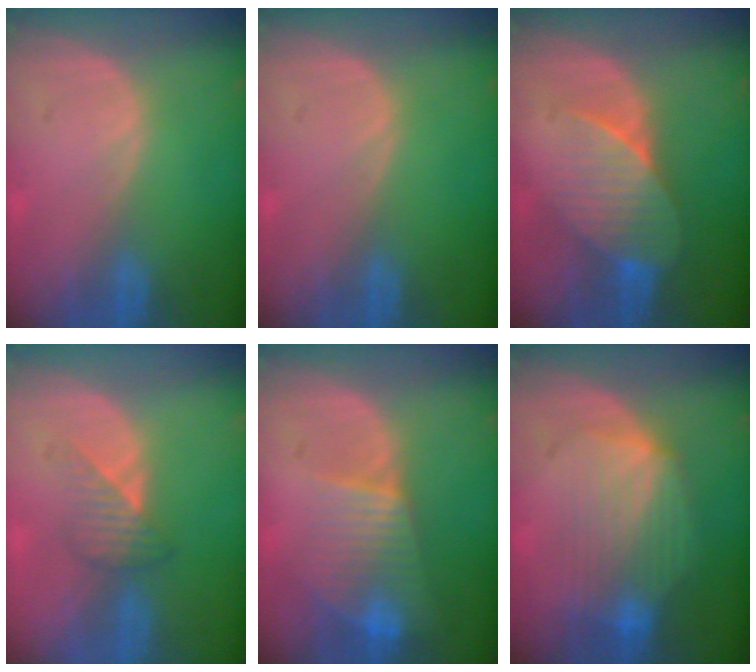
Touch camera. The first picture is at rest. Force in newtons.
{"total": 0.0}
{"total": 7.4, "press": 6.9, "slide": 2.6}
{"total": 3.5, "press": 3.2, "slide": 1.4}
{"total": 8.1, "press": 7.0, "slide": 4.2}
{"total": 8.3, "press": 7.8, "slide": 2.9}